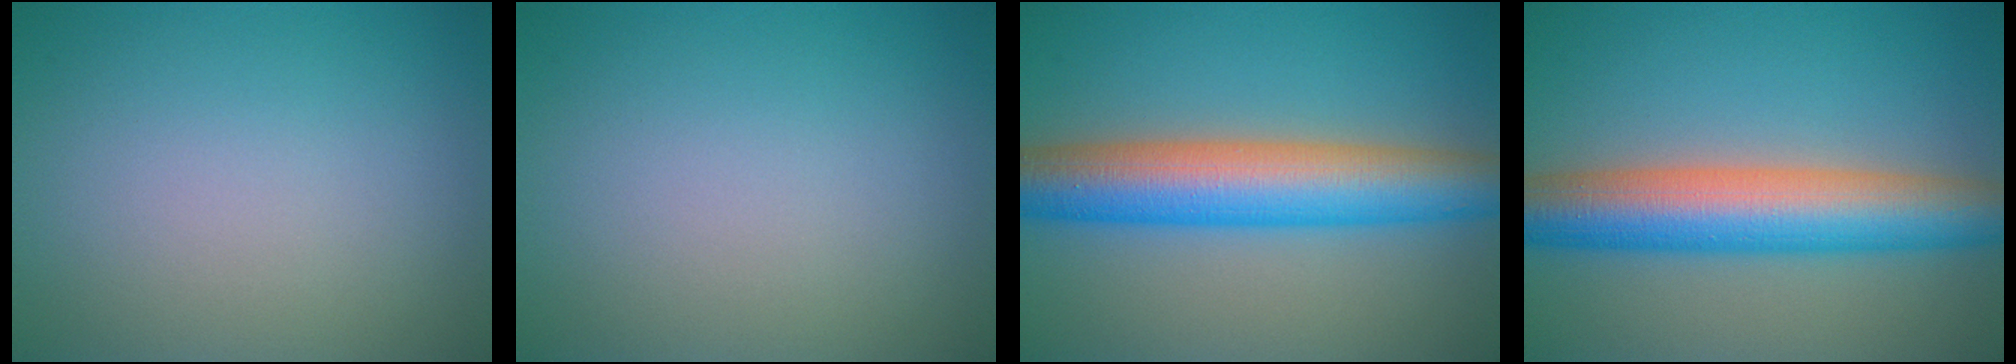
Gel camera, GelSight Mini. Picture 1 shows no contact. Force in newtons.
{"total": 0.0}
{"total": 9.3, "press": 9.2, "slide": 0.3}
{"total": 9.3, "press": 9.3, "slide": 0.5}